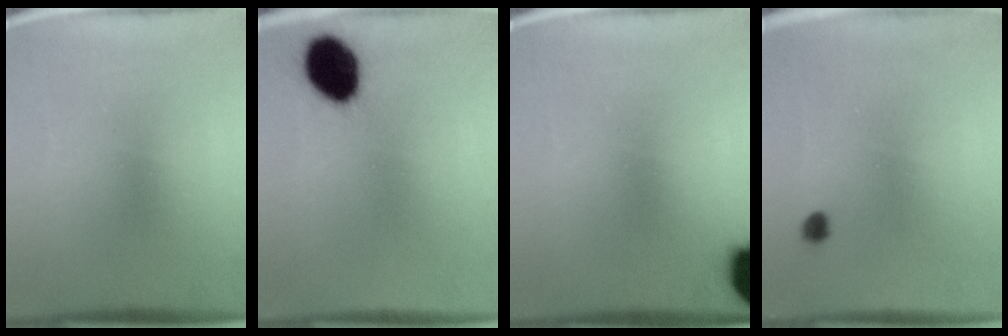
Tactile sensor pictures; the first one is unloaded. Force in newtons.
{"total": 12.0}
{"total": 16.8}
{"total": 1.3}